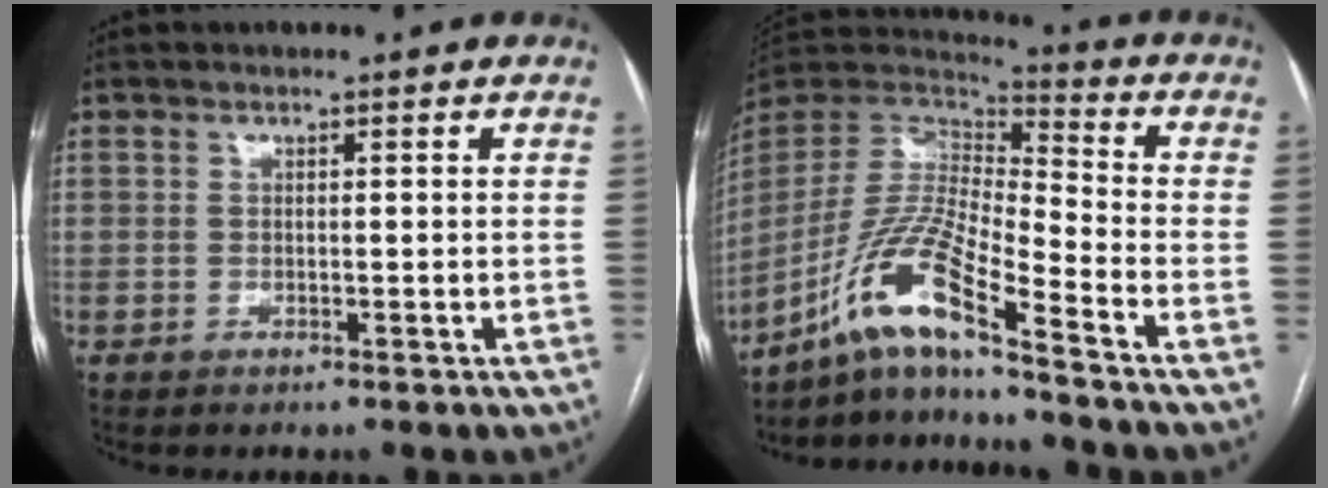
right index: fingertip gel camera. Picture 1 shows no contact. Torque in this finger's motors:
{"motor_torque": [1.38, -0.76, 0.41, 0.21]}